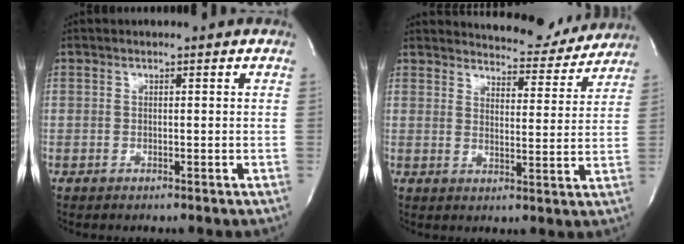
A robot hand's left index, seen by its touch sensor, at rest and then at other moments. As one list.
[{"total": 10.3, "force": [10.0, 2.0, 1.0], "torque": [-0.004, -0.018, 0.120]}]